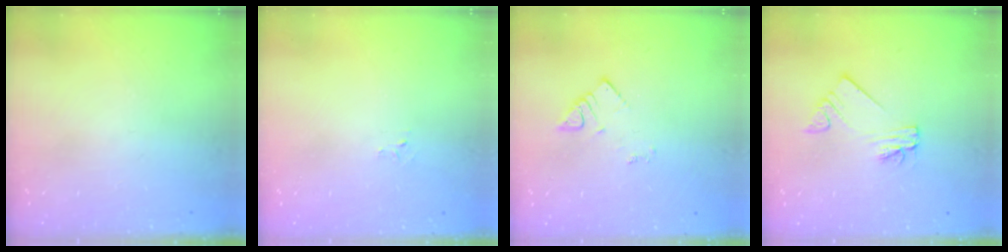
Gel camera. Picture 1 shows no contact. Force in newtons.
{"total": 2.6, "press": 2.6, "slide": 0.4}
{"total": 2.7, "press": 2.7, "slide": 0.4}
{"total": 2.2, "press": 2.2, "slide": 0.1}